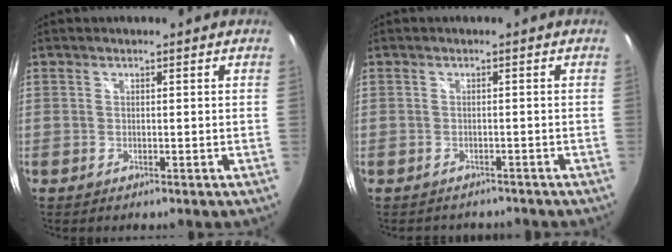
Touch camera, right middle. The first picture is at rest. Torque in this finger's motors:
{"motor_torque": [0.03, -0.11, -0.03, -0.01]}